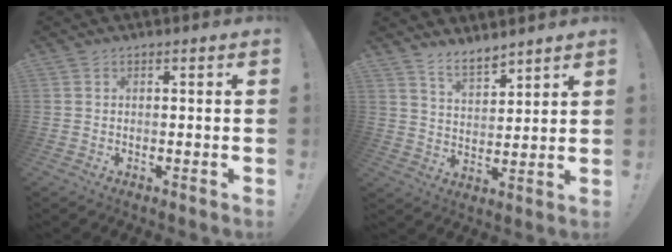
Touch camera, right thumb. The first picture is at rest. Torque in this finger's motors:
{"motor_torque": [-0.47, 1.03, 0.07, -0.02, -0.01]}